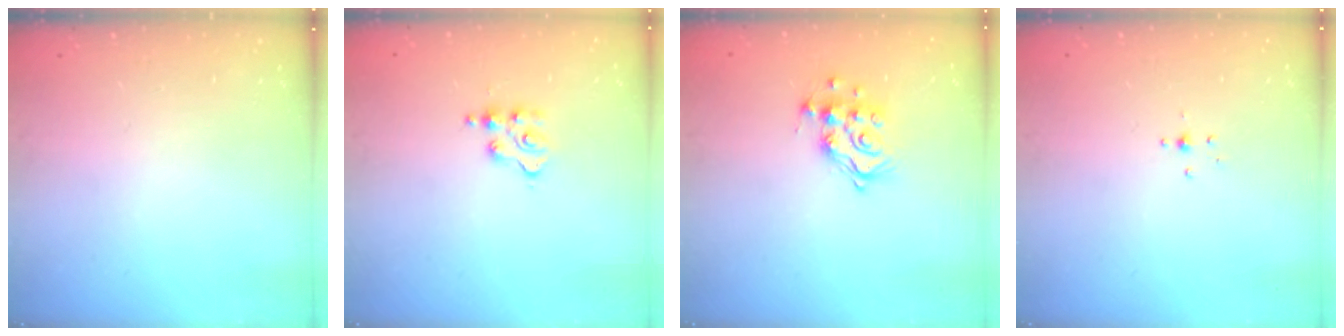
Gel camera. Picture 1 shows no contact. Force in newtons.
{"total": 3.8, "press": 3.8, "slide": 0.5}
{"total": 11.7, "press": 11.7, "slide": 0.9}
{"total": 2.1, "press": 1.9, "slide": 0.8}